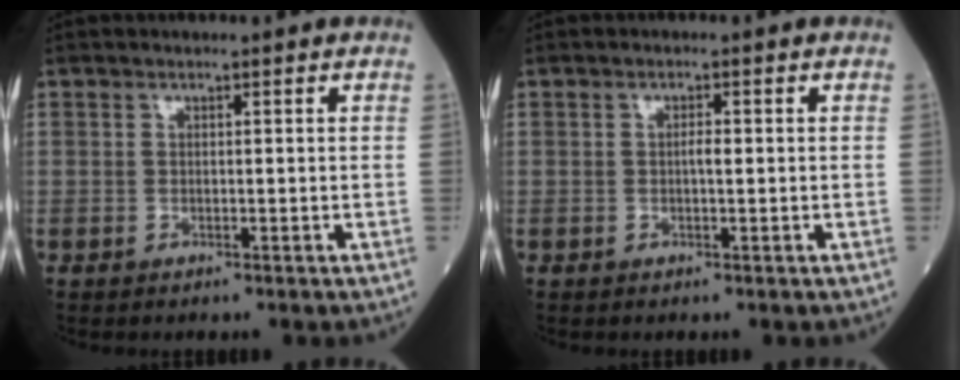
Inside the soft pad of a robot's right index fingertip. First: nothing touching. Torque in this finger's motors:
{"motor_torque": [0.30, -0.03, 0.13, 0.04]}